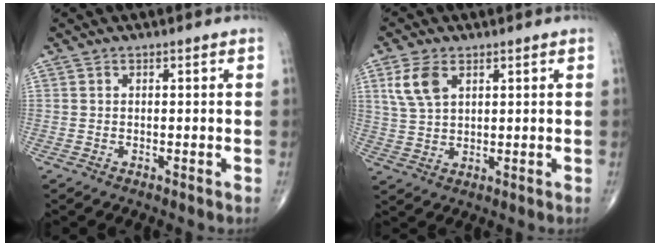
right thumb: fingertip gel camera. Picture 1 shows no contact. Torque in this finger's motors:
{"motor_torque": [-0.12, 0.15, 0.03, -0.03, 0.09]}